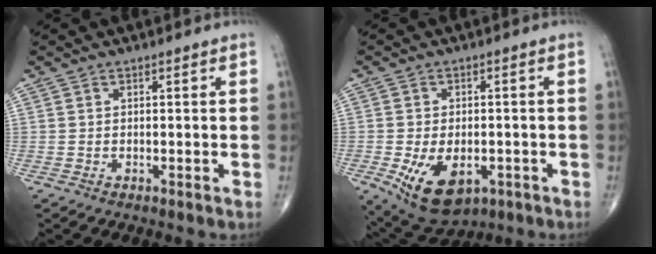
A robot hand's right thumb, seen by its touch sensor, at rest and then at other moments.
{"total": 11.1, "force": [-3.8, 6.6, 8.1], "torque": [-0.122, 0.002, -0.045]}